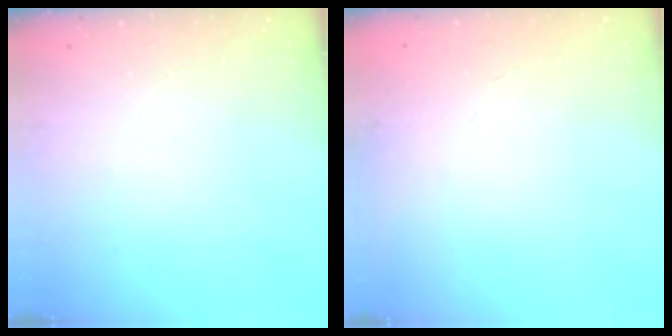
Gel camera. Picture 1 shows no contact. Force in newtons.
{"total": 0.6, "press": 0.5, "slide": 0.2}